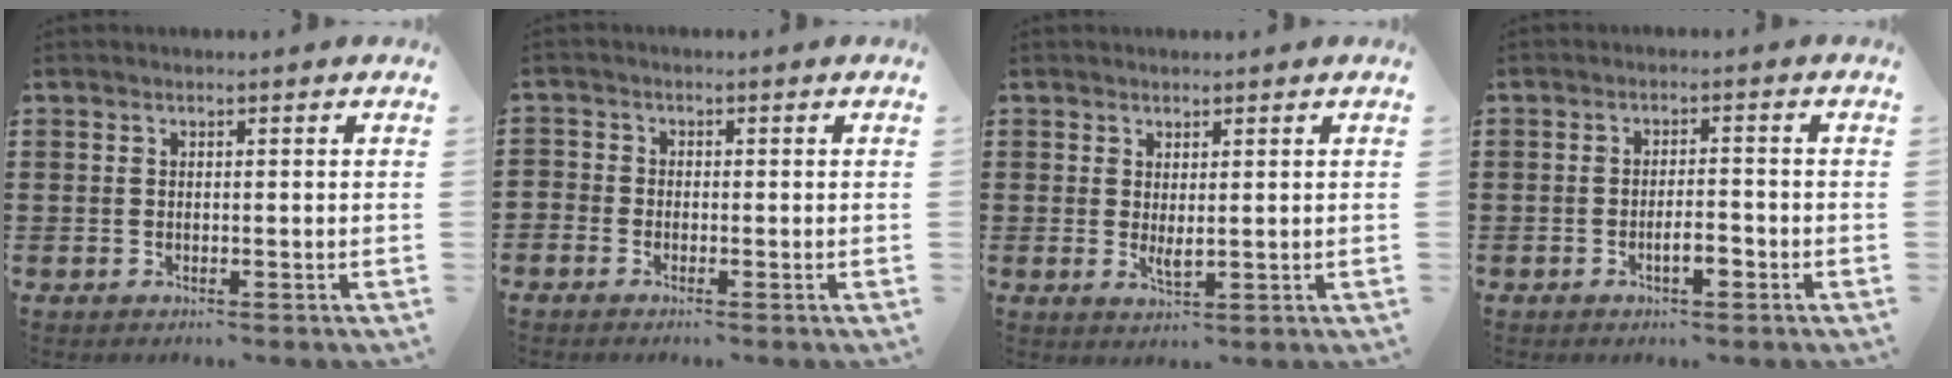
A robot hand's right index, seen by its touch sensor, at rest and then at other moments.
{"total": 1.2, "force": [-1.0, 0.7, 0.1], "torque": [-0.005, 0.002, -0.022]}
{"total": 2.0, "force": [0.6, 0.6, 1.8], "torque": [-0.035, -0.005, 0.013]}
{"total": 3.5, "force": [-1.5, 1.1, 2.9], "torque": [-0.051, 0.005, -0.029]}